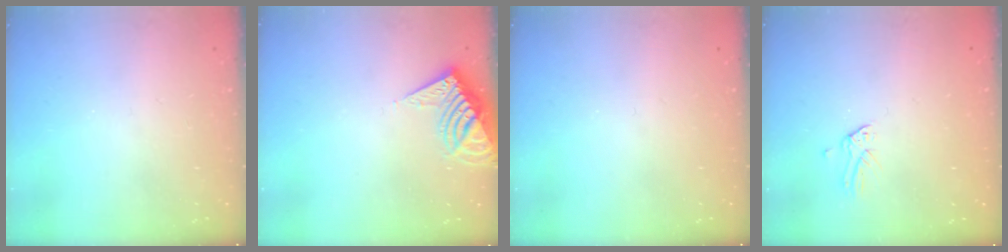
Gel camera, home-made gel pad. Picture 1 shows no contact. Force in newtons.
{"total": 11.9, "press": 11.8, "slide": 1.2}
{"total": 0.0}
{"total": 0.0}